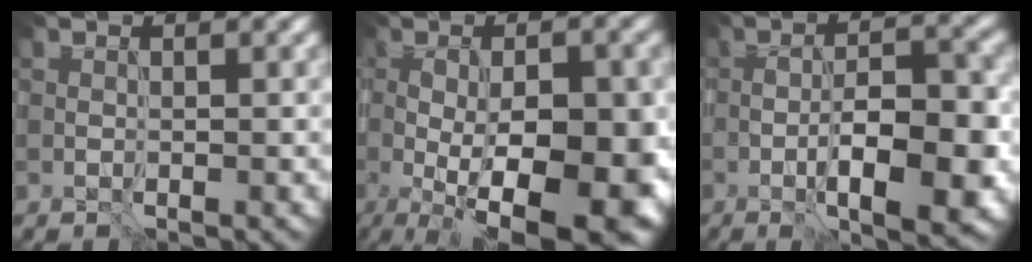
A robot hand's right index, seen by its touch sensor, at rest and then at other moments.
{"total": 14.2, "force": [-3.9, 5.7, 12.4], "torque": [-0.158, -0.013, -0.049]}
{"total": 8.0, "force": [-2.3, 2.6, 7.2], "torque": [-0.106, -0.001, -0.032]}